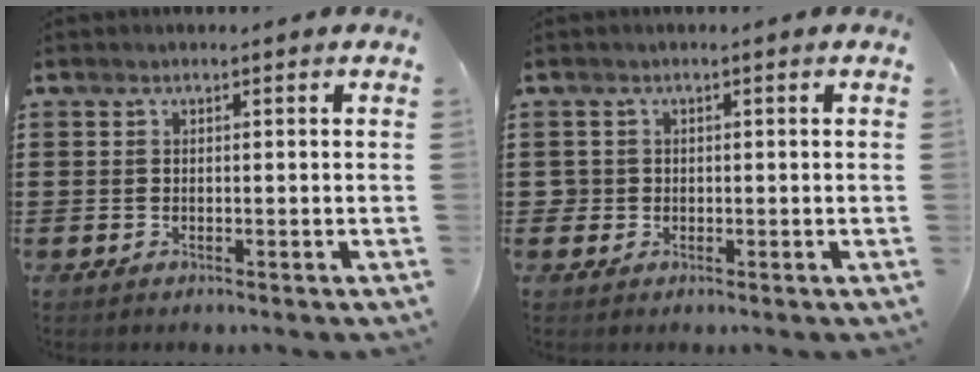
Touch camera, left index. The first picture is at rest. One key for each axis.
{"total": 1.2, "fx": -0.1, "fy": 1.2, "fz": 0.1, "tx": -0.007, "ty": 0.005, "tz": -0.005}